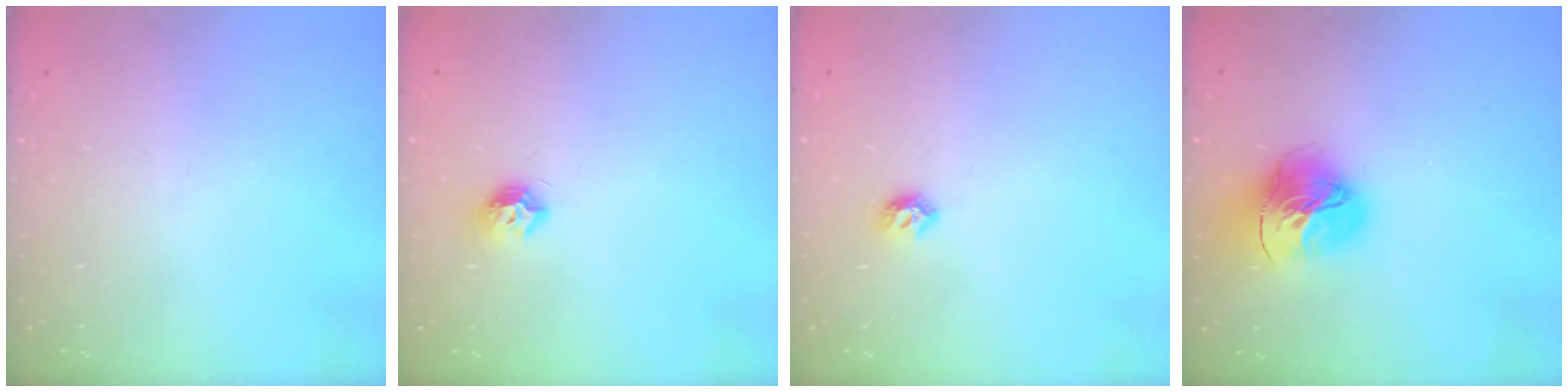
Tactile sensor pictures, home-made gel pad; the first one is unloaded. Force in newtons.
{"total": 7.9, "press": 7.9, "slide": 0.8}
{"total": 5.5, "press": 5.4, "slide": 1.2}
{"total": 16.9, "press": 16.8, "slide": 1.7}